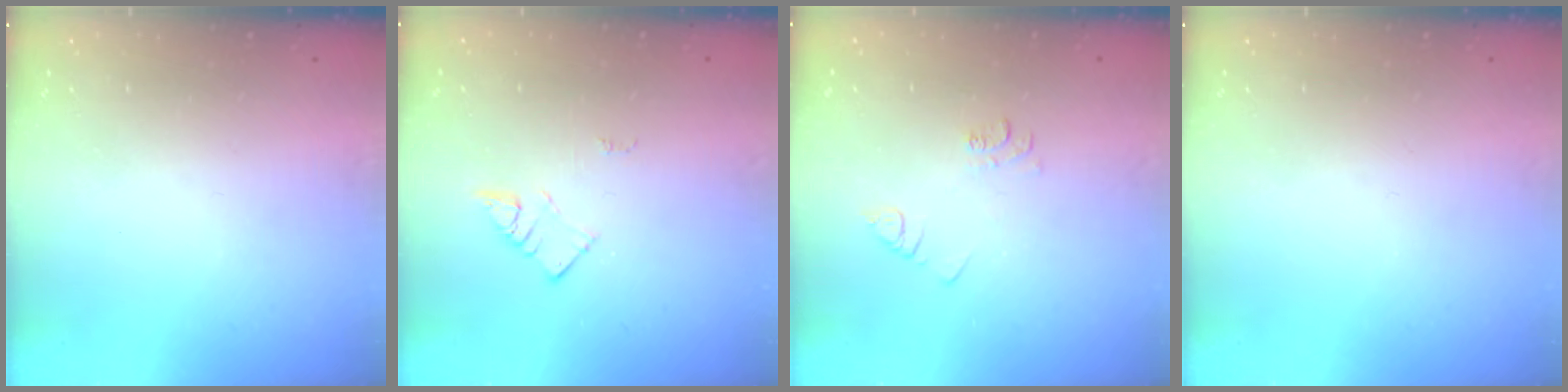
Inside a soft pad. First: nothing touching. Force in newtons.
{"total": 2.9, "press": 2.9, "slide": 0.2}
{"total": 3.6, "press": 3.6, "slide": 0.5}
{"total": 0.0}